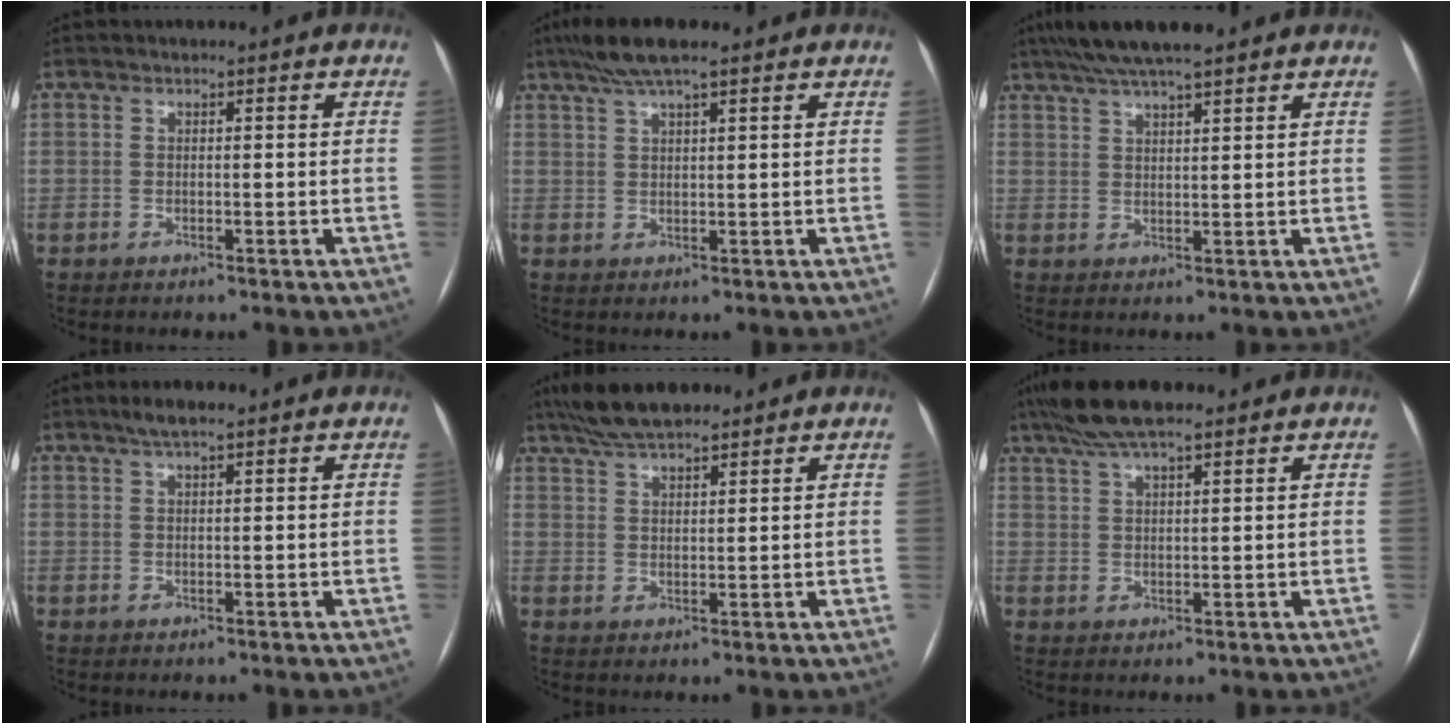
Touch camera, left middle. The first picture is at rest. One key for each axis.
{"total": 6.1, "fx": 4.5, "fy": 0.8, "fz": 4.0, "tx": -0.075, "ty": 0.026, "tz": 0.079}
{"total": 9.3, "fx": 7.5, "fy": 0.9, "fz": 5.4, "tx": -0.089, "ty": 0.034, "tz": 0.121}
{"total": 2.8, "fx": 2.0, "fy": 0.4, "fz": 1.9, "tx": -0.039, "ty": 0.010, "tz": 0.037}
{"total": 8.1, "fx": 6.8, "fy": 1.7, "fz": 4.2, "tx": -0.075, "ty": 0.027, "tz": 0.119}
{"total": 8.2, "fx": 6.2, "fy": 1.7, "fz": 5.1, "tx": -0.092, "ty": 0.032, "tz": 0.108}